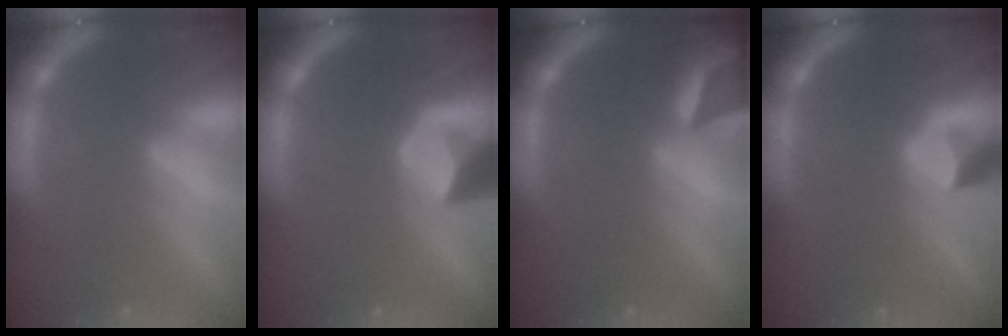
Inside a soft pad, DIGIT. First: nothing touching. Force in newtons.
{"total": 3.4}
{"total": 4.4}
{"total": 1.9}